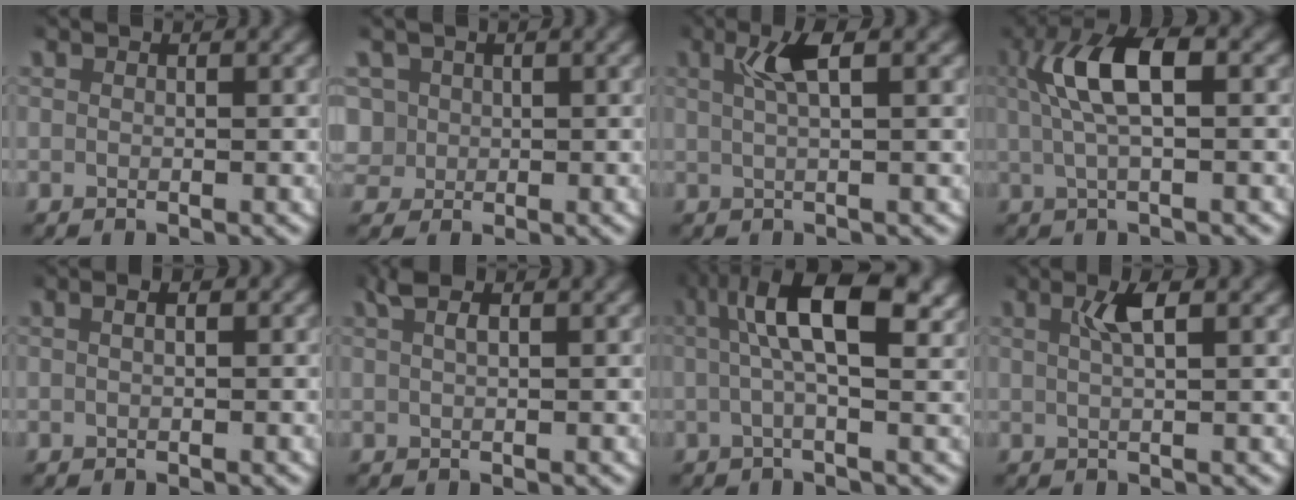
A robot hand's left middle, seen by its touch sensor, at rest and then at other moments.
{"total": 5.8, "force": [0.4, 5.5, 2.1], "torque": [-0.069, -0.018, 0.011]}
{"total": 3.2, "force": [1.3, 0.5, 2.9], "torque": [-0.055, 0.008, 0.020]}
{"total": 6.0, "force": [0.9, 2.2, 5.5], "torque": [-0.114, 0.014, 0.010]}
{"total": 1.2, "force": [0.0, 0.6, 1.1], "torque": [-0.011, 0.006, -0.005]}
{"total": 1.5, "force": [0.6, 0.4, 1.3], "torque": [-0.022, 0.008, 0.010]}
{"total": 7.9, "force": [2.0, 3.1, 6.9], "torque": [-0.124, 0.016, 0.021]}
{"total": 2.3, "force": [0.9, 0.4, 2.1], "torque": [-0.043, 0.006, 0.014]}